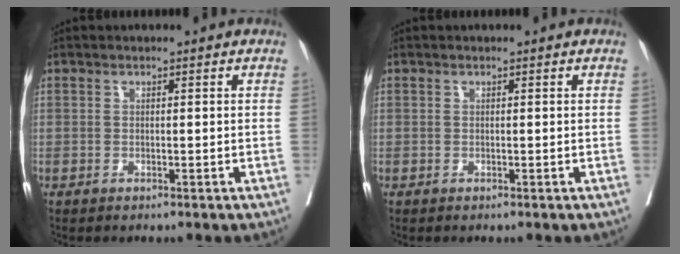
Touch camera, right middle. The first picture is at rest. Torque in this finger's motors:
{"motor_torque": [-0.16, -0.20, 0.00, 0.00]}